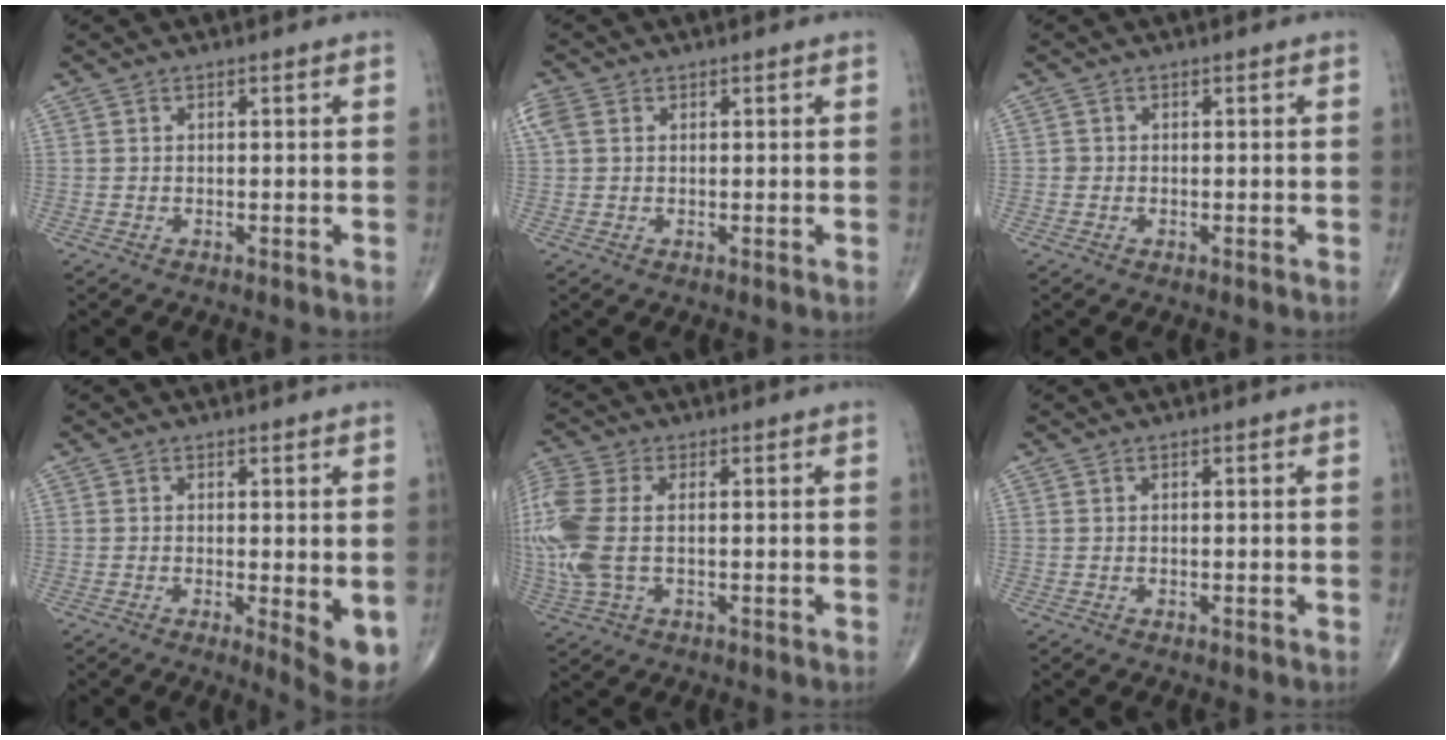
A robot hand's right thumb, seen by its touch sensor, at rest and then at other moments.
{"total": 3.3, "force": [1.0, 2.5, 1.9], "torque": [-0.060, 0.015, 0.022]}
{"total": 0.7, "force": [-0.1, 0.7, 0.1], "torque": [0.003, 0.004, -0.003]}
{"total": 5.3, "force": [-0.5, 1.3, 5.1], "torque": [-0.069, -0.015, -0.008]}
{"total": 12.5, "force": [0.1, 7.1, 10.2], "torque": [-0.283, 0.007, 0.005]}
{"total": 0.0}